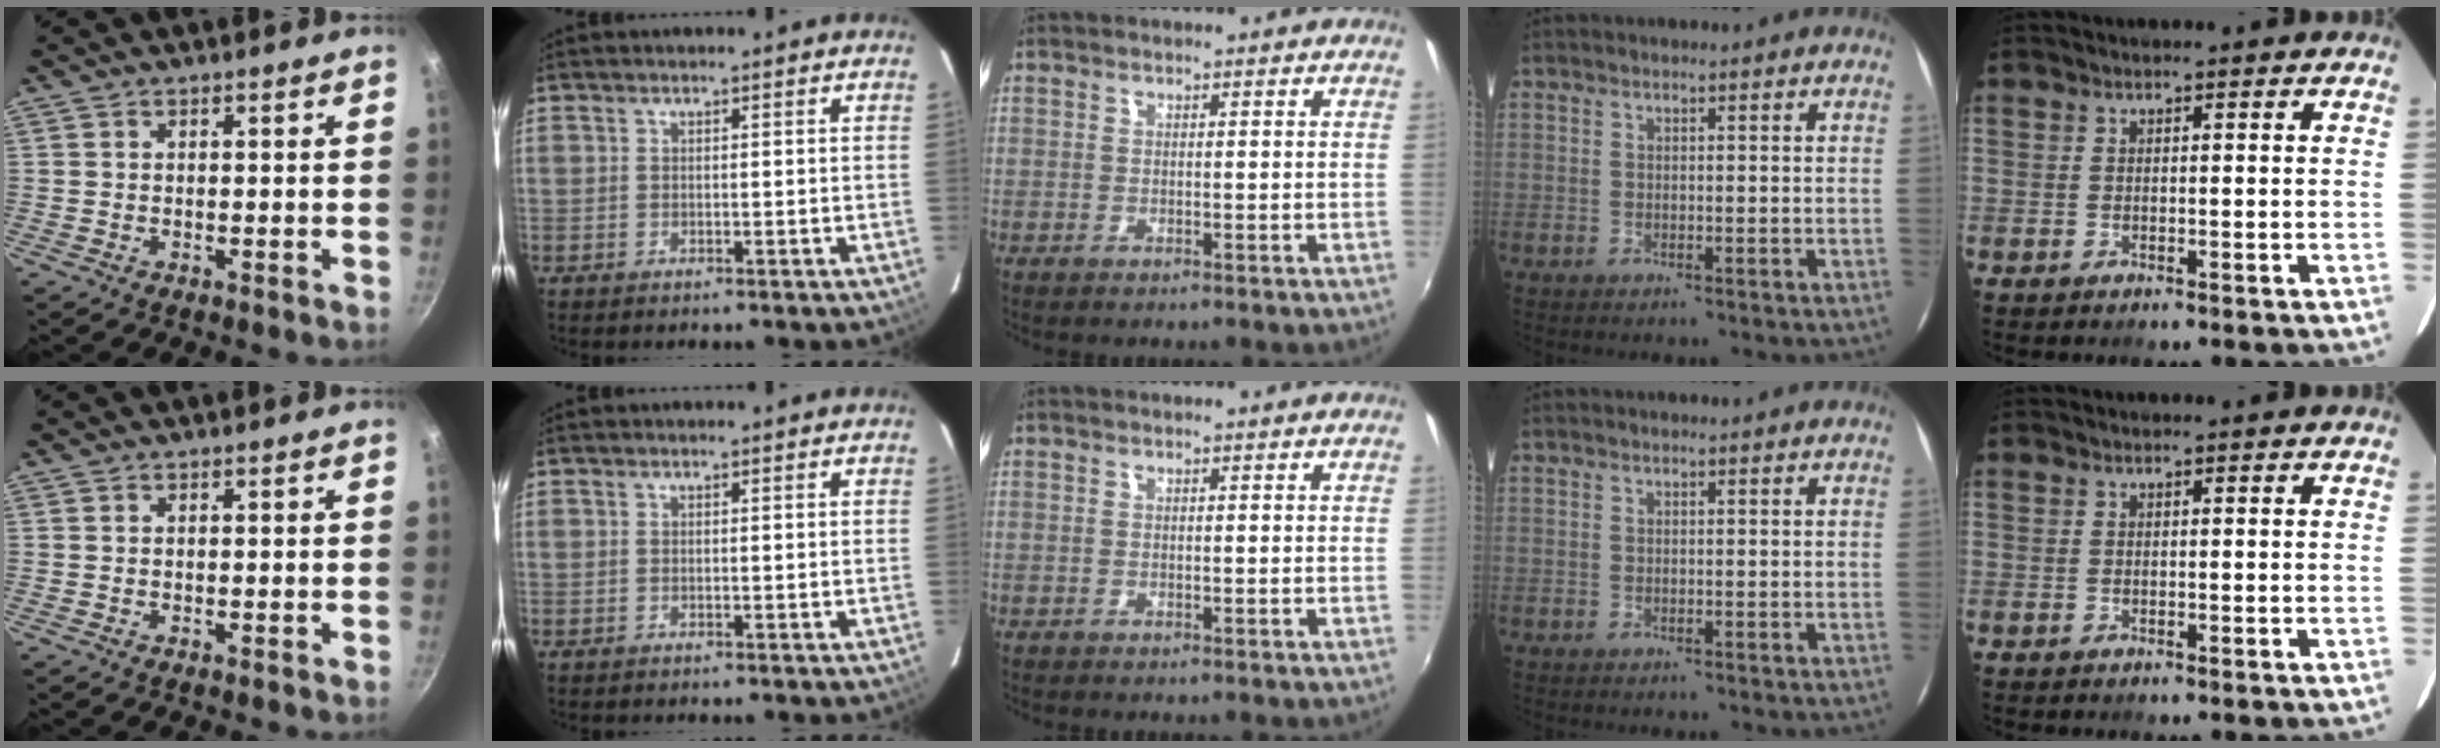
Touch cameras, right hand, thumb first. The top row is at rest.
{}